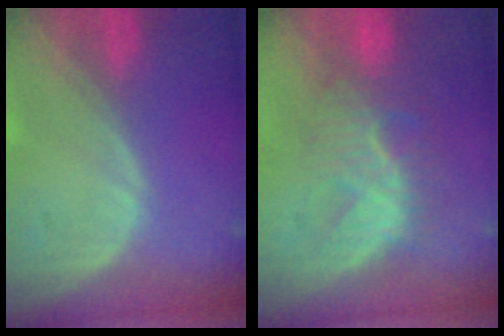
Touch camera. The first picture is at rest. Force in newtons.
{"total": 8.0, "press": 7.9, "slide": 1.1}